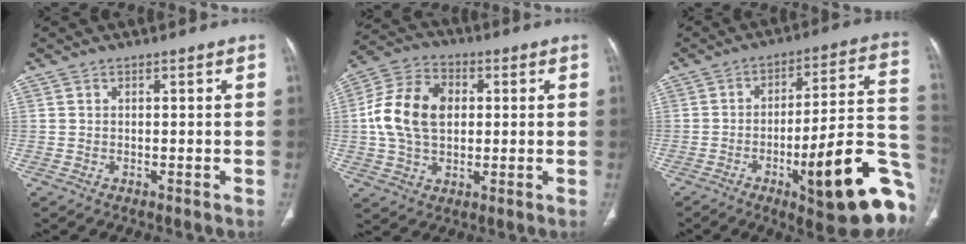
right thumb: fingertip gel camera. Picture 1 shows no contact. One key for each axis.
{"total": 13.8, "fx": 1.3, "fy": 9.6, "fz": 9.8, "tx": -0.171, "ty": 0.017, "tz": 0.018}
{"total": 25.2, "fx": -9.2, "fy": 6.0, "fz": 22.7, "tx": -0.239, "ty": 0.040, "tz": -0.121}